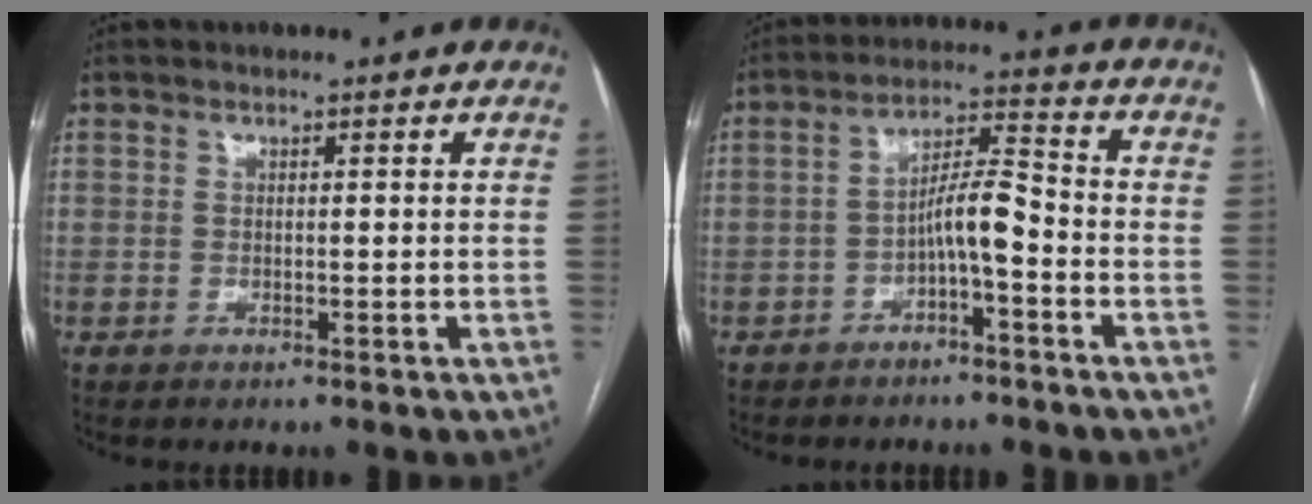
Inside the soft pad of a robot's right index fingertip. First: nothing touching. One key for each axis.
{"total": 6.1, "fx": -2.4, "fy": 0.8, "fz": 5.6, "tx": -0.098, "ty": 0.023, "tz": -0.040}